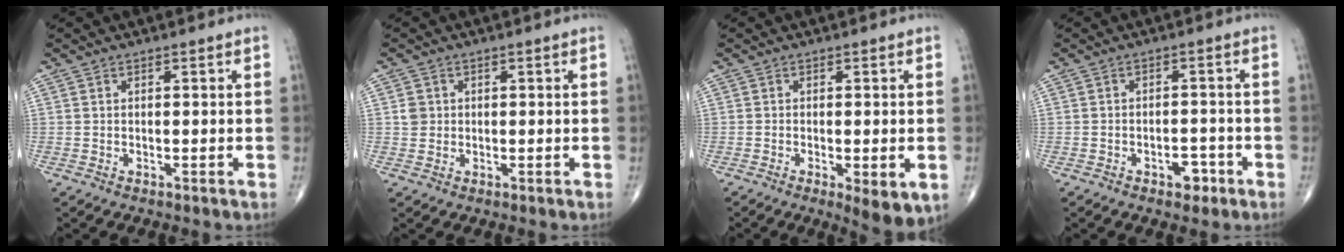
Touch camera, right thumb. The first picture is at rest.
{"total": 2.2, "force": [0.3, 2.1, 0.6], "torque": [0.000, 0.002, 0.006]}
{"total": 6.2, "force": [-1.8, 1.8, 5.6], "torque": [-0.084, -0.017, -0.025]}
{"total": 3.5, "force": [-1.9, 2.0, 2.1], "torque": [-0.013, 0.014, -0.026]}